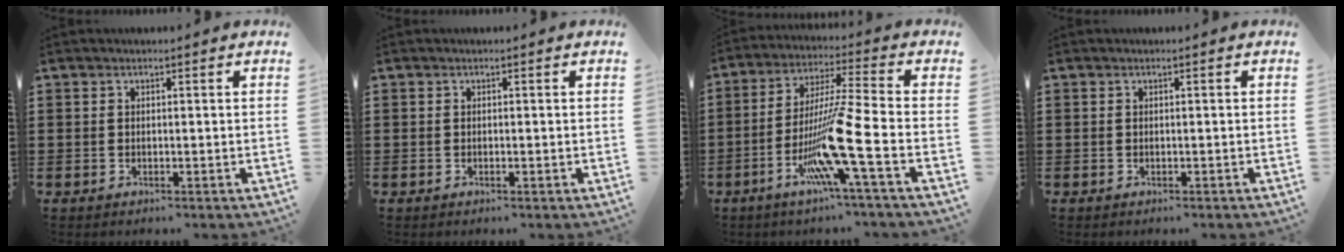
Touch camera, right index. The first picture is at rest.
{"total": 0.0}
{"total": 13.2, "force": [-5.1, 0.4, 12.2], "torque": [-0.250, -0.015, -0.101]}
{"total": 0.0}